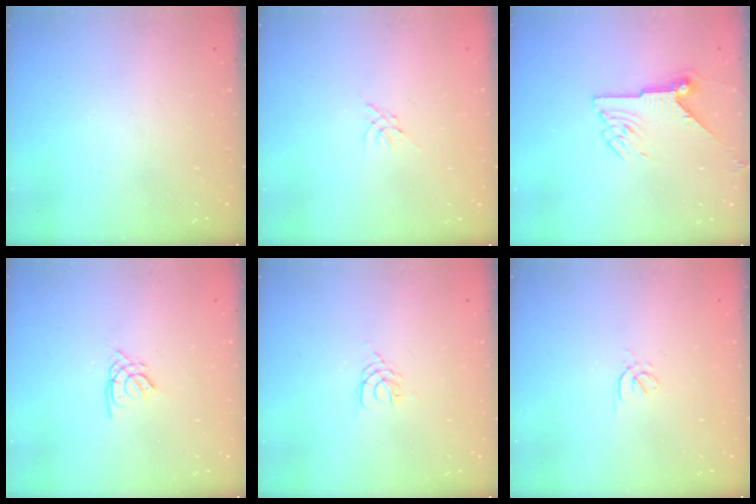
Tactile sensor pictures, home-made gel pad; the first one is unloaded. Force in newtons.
{"total": 0.0}
{"total": 9.5, "press": 9.5, "slide": 0.5}
{"total": 1.9, "press": 1.8, "slide": 0.5}
{"total": 2.4, "press": 2.3, "slide": 0.4}
{"total": 1.7, "press": 1.6, "slide": 0.5}